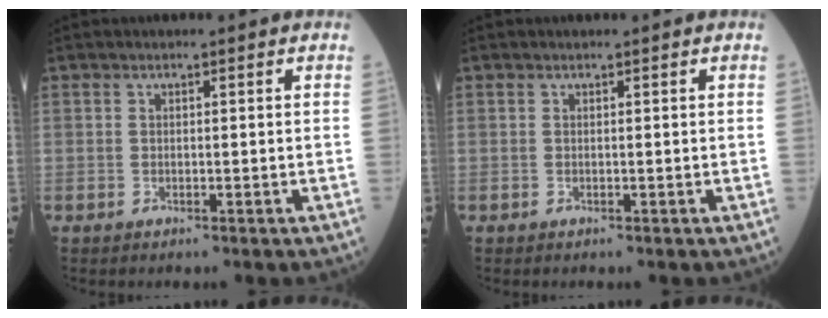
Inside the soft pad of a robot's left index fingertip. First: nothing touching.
{"total": 0.0}